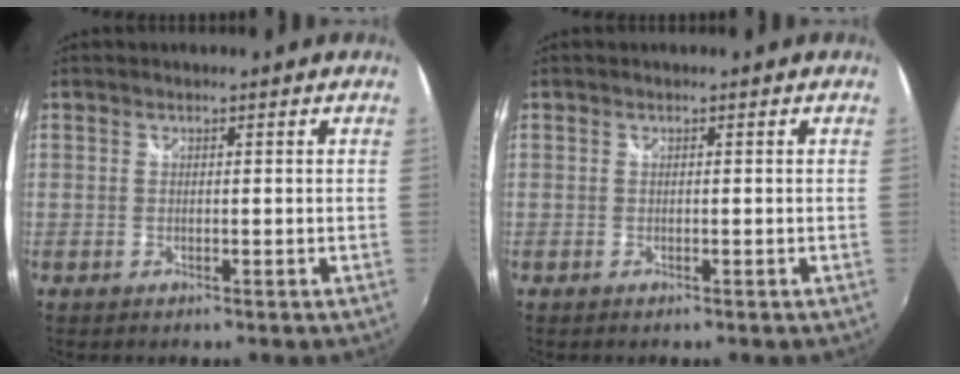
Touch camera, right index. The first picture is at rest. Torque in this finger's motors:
{"motor_torque": [0.11, -0.08, -0.01, 0.00]}